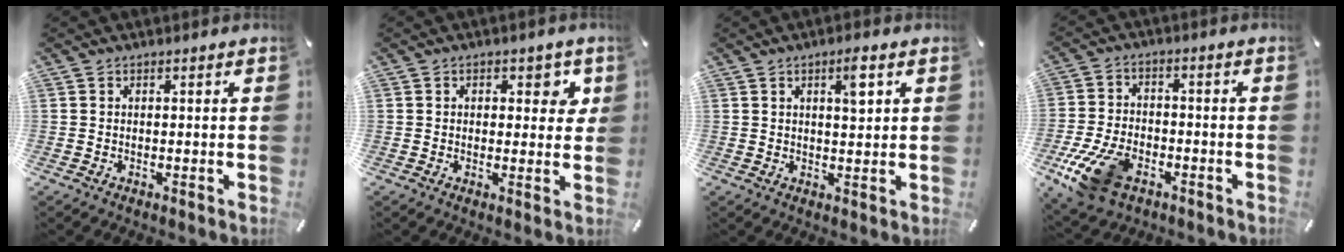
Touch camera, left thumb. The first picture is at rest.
{"total": 4.2, "force": [1.6, 2.9, 2.6], "torque": [-0.018, -0.004, 0.017]}
{"total": 4.8, "force": [1.9, 1.3, 4.2], "torque": [-0.063, -0.005, 0.026]}
{"total": 12.5, "force": [-6.7, 7.3, 7.6], "torque": [-0.157, 0.027, -0.120]}